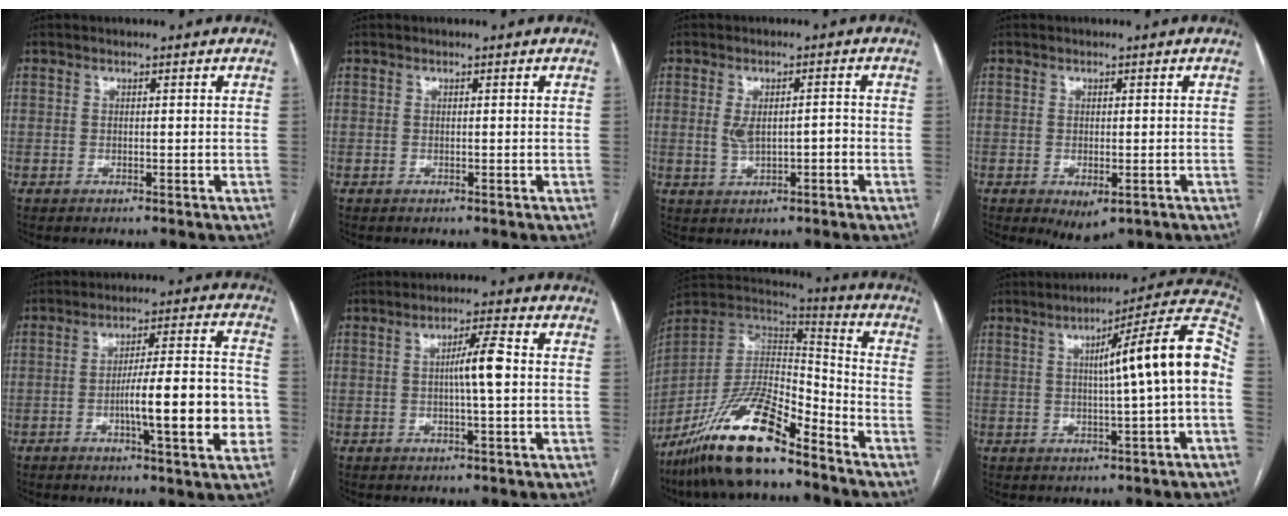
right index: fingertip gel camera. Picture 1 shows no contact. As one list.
[{"total": 0.0}, {"total": 4.3, "force": [-0.4, 1.9, 3.8], "torque": [-0.074, 0.008, 0.000]}, {"total": 3.9, "force": [-1.8, 1.8, 3.0], "torque": [-0.040, -0.008, -0.013]}, {"total": 13.9, "force": [-3.3, 1.6, 13.4], "torque": [-0.203, 0.009, -0.049]}, {"total": 5.2, "force": [0.1, 0.3, 5.2], "torque": [-0.088, 0.010, 0.001]}, {"total": 18.6, "force": [-13.3, 4.3, 12.2], "torque": [-0.248, -0.006, -0.245]}, {"total": 13.9, "force": [0.6, -0.3, 13.9], "torque": [-0.190, 0.031, 0.004]}]